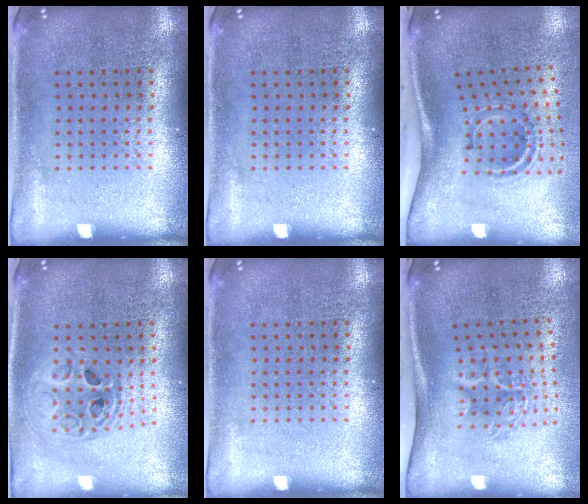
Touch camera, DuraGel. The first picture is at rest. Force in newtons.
{"total": 0.0}
{"total": 2.1, "press": 1.2, "slide": 1.8}
{"total": 1.8, "press": 1.5, "slide": 1.0}
{"total": 0.0}
{"total": 1.9, "press": 1.2, "slide": 1.4}